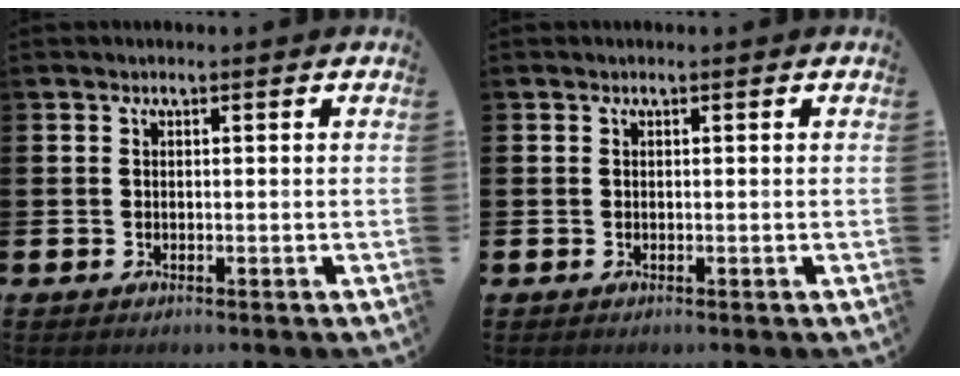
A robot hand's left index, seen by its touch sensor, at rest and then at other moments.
{"total": 0.0}